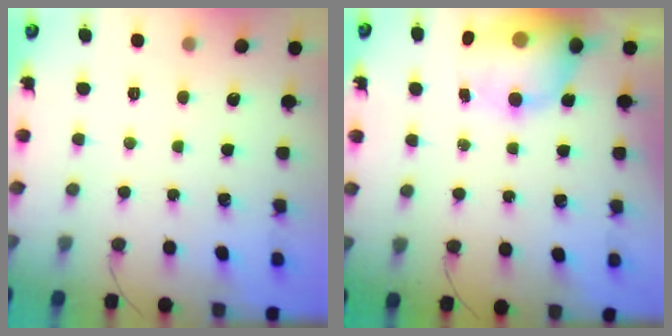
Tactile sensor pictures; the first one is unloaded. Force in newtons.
{"total": 14.6, "press": 14.2, "slide": 3.4}